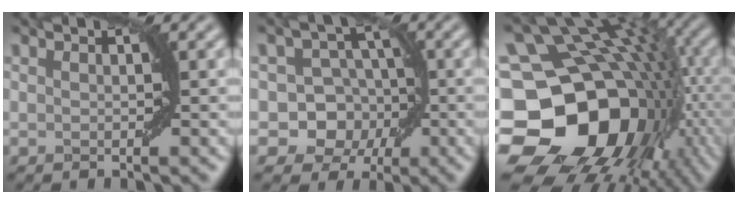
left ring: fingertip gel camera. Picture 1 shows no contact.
{"total": 7.7, "force": [-1.6, 7.1, 2.5], "torque": [-0.021, 0.028, -0.052]}
{"total": 20.1, "force": [-3.5, 16.0, 11.7], "torque": [-0.204, -0.031, -0.031]}